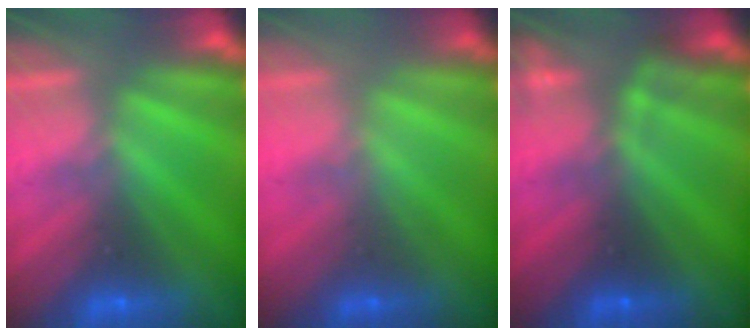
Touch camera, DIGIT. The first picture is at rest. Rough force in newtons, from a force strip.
{"total": 1.7}
{"total": 2.4}